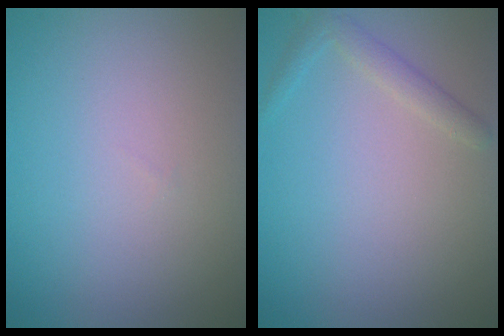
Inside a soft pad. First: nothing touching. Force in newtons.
{"total": 1.5, "press": 1.5, "slide": 0.1}